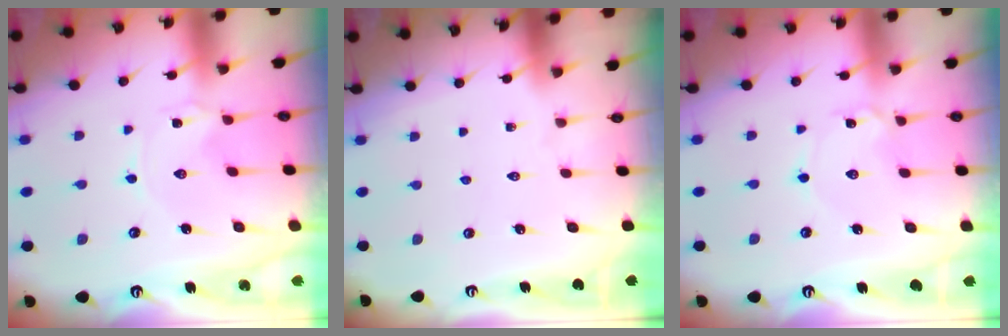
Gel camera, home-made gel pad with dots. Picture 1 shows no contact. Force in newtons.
{"total": 0.0}
{"total": 1.7, "press": 1.7, "slide": 0.1}